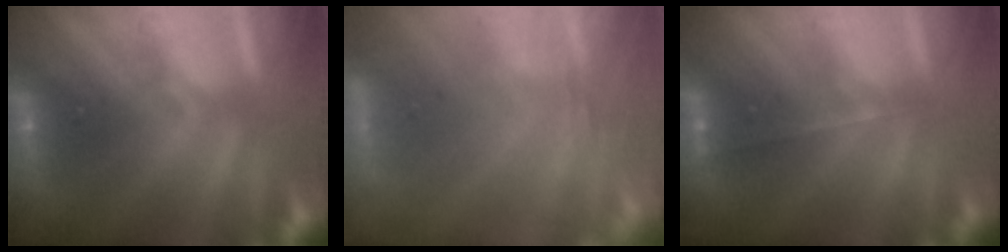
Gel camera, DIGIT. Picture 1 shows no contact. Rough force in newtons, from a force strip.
{"total": 7.3}
{"total": 1.8}